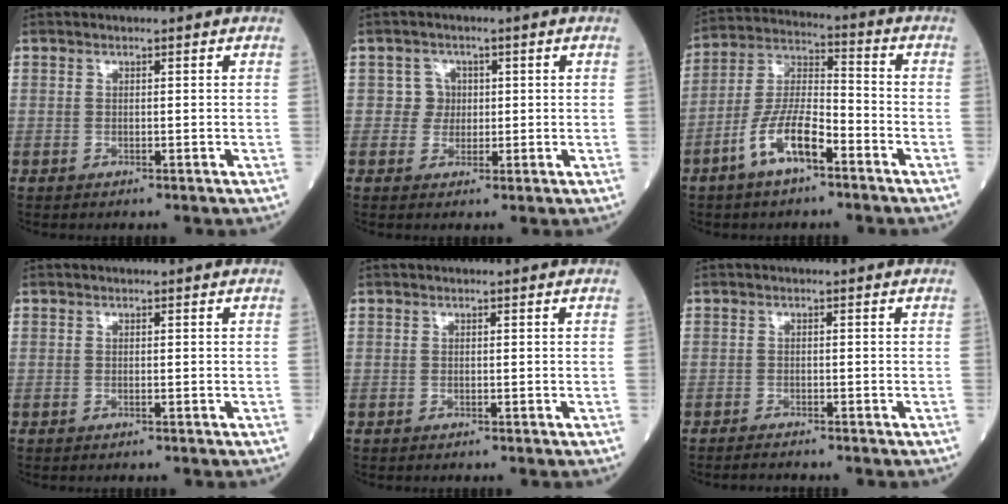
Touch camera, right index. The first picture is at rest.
{"total": 2.6, "force": [0.2, 2.5, -0.1], "torque": [0.013, 0.006, -0.002]}
{"total": 10.1, "force": [-5.3, 2.9, 8.1], "torque": [-0.173, 0.007, -0.102]}
{"total": 0.0}
{"total": 0.0}
{"total": 1.4, "force": [-1.3, -0.1, 0.2], "torque": [-0.010, -0.005, -0.022]}